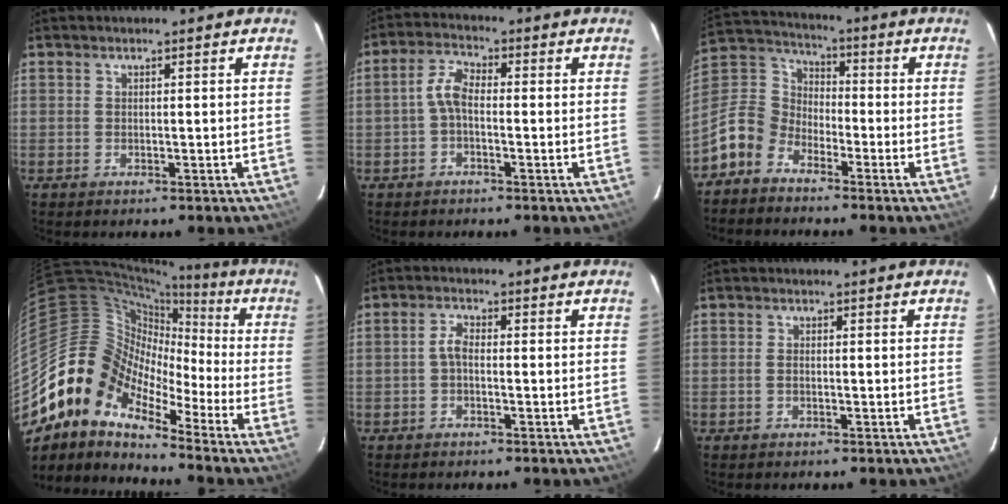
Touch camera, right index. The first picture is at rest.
{"total": 3.9, "force": [-1.1, 1.8, 3.2], "torque": [-0.072, 0.016, -0.025]}
{"total": 9.6, "force": [-6.4, 6.5, 2.9], "torque": [-0.076, 0.035, -0.147]}
{"total": 11.0, "force": [-7.0, 7.4, 4.2], "torque": [-0.064, 0.026, -0.166]}
{"total": 2.2, "force": [-0.7, 1.0, 1.8], "torque": [-0.039, 0.008, -0.015]}
{"total": 0.9, "force": [-0.3, 0.5, 0.7], "torque": [-0.015, 0.001, -0.006]}